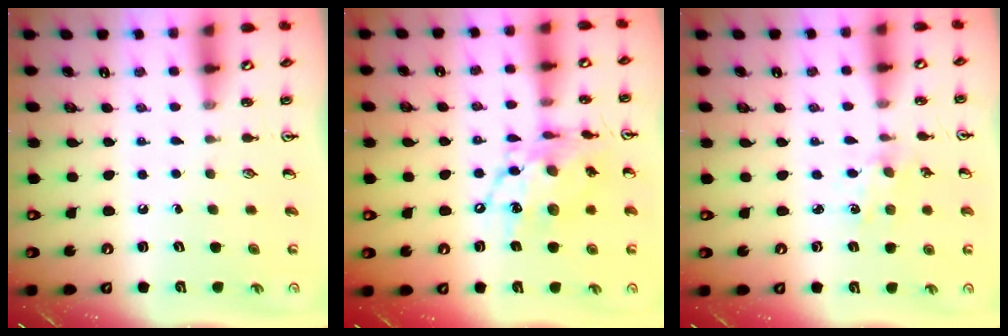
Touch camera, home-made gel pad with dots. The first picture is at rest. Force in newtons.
{"total": 14.4, "press": 14.4, "slide": 1.1}
{"total": 1.7, "press": 1.6, "slide": 0.4}